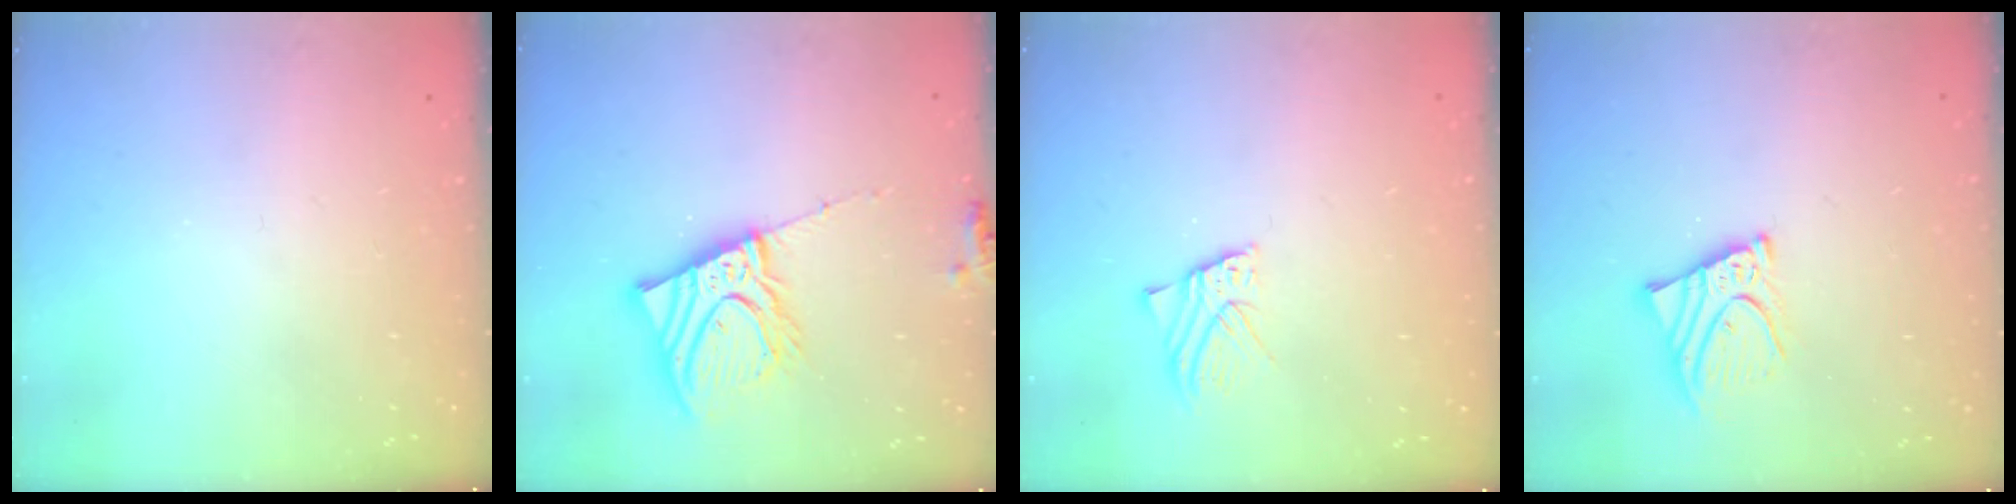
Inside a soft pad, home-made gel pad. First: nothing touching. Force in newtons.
{"total": 15.9, "press": 15.6, "slide": 3.0}
{"total": 2.6, "press": 2.6, "slide": 0.2}
{"total": 8.6, "press": 8.5, "slide": 0.9}